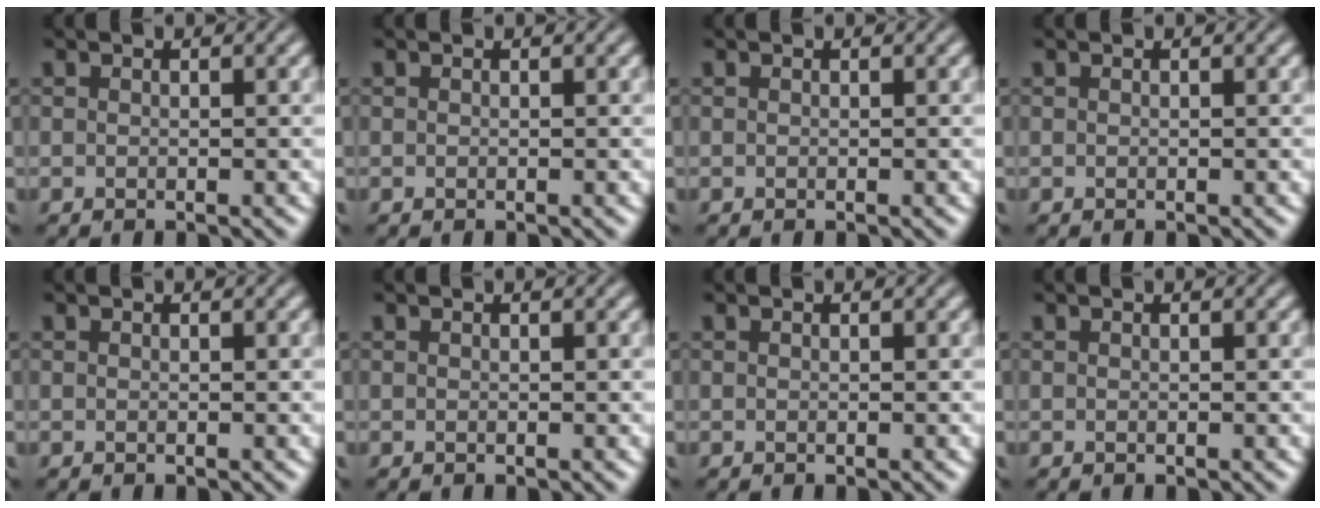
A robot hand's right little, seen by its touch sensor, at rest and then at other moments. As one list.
[{"total": 0.0}, {"total": 0.0}, {"total": 0.0}, {"total": 0.0}, {"total": 0.0}, {"total": 0.0}, {"total": 0.0}]